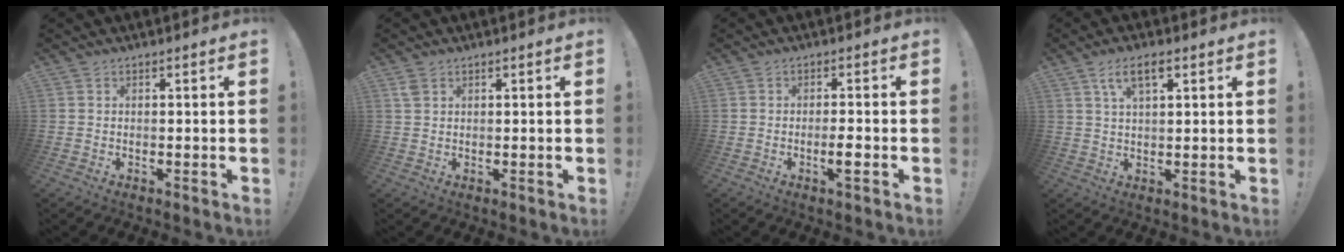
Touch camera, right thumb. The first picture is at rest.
{"total": 2.5, "force": [1.3, 1.5, 1.5], "torque": [-0.026, 0.000, 0.025]}
{"total": 3.6, "force": [-1.4, 0.4, 3.3], "torque": [-0.059, 0.002, -0.023]}
{"total": 6.4, "force": [3.0, 2.5, 5.0], "torque": [-0.085, 0.002, 0.052]}